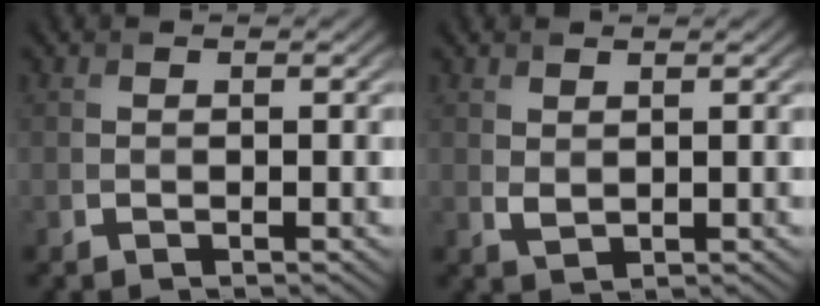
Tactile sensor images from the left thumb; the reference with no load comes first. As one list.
[{"total": 1.3, "force": [0.8, 0.7, 0.8], "torque": [-0.021, -0.005, 0.020]}]